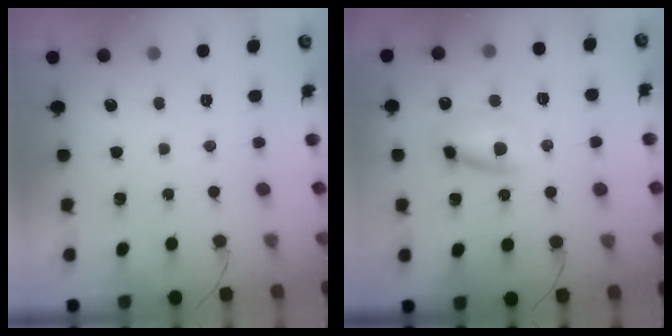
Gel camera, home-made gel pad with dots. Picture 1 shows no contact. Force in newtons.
{"total": 11.2, "press": 11.1, "slide": 1.4}